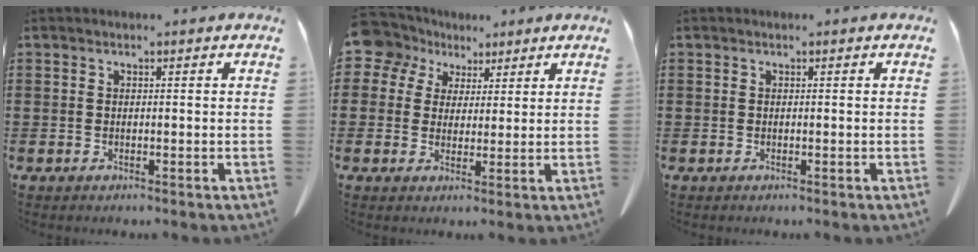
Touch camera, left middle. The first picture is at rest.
{"total": 6.4, "force": [3.8, 4.9, 1.6], "torque": [-0.056, -0.001, 0.071]}
{"total": 0.0}